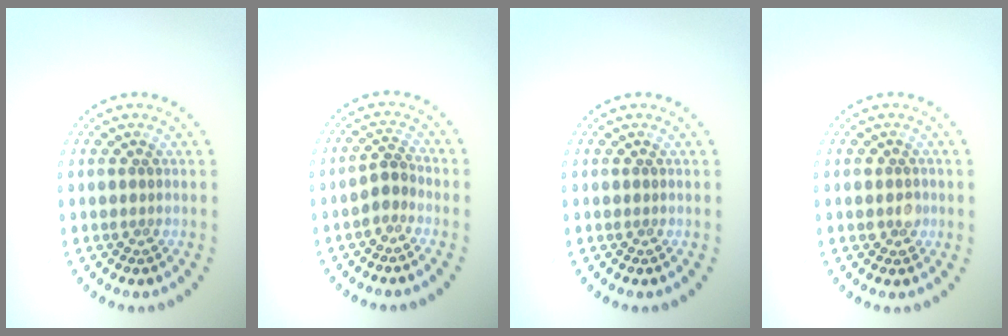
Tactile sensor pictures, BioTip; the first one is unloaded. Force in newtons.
{"total": 1.7, "press": 1.2, "slide": 1.2}
{"total": 0.0}
{"total": 1.4, "press": 1.3, "slide": 0.6}